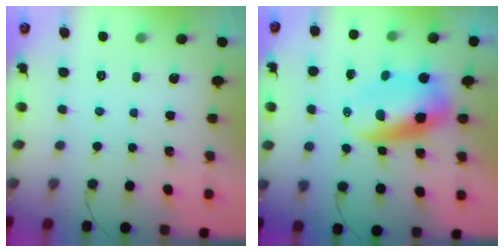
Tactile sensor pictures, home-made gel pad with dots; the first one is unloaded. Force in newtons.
{"total": 9.0, "press": 8.7, "slide": 2.1}